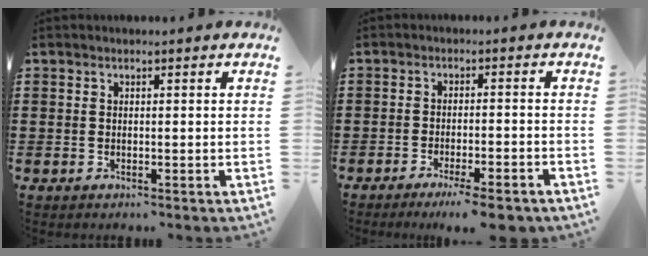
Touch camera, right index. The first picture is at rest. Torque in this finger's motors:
{"motor_torque": [1.56, -0.58, 0.58, 0.05]}